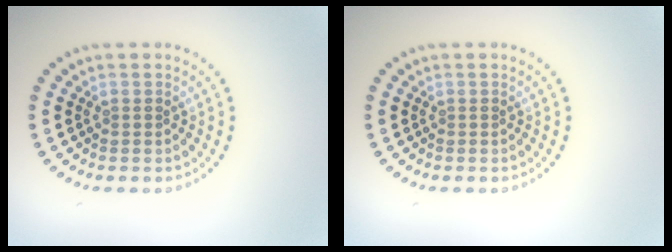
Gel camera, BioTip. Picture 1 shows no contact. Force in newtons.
{"total": 0.0}